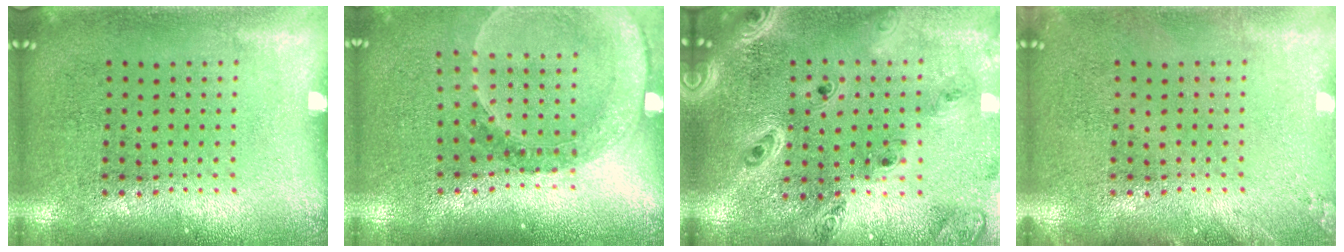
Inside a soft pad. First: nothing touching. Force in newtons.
{"total": 1.6, "press": 1.6, "slide": 0.2}
{"total": 2.2, "press": 2.1, "slide": 0.8}
{"total": 1.0, "press": 1.0, "slide": 0.1}